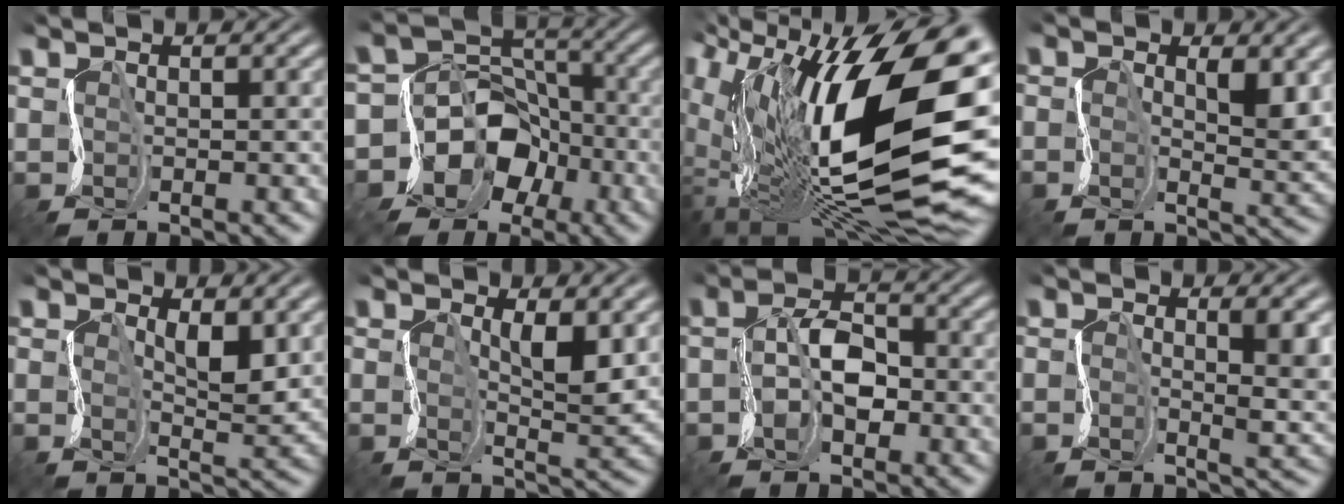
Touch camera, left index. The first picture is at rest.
{"total": 8.7, "force": [-4.6, 7.2, 2.0], "torque": [-0.020, 0.005, -0.102]}
{"total": 19.4, "force": [2.7, 8.6, 17.1], "torque": [-0.287, 0.004, 0.040]}
{"total": 2.6, "force": [0.1, 1.1, 2.3], "torque": [-0.051, -0.002, -0.002]}
{"total": 2.3, "force": [0.1, 0.9, 2.1], "torque": [-0.048, -0.001, 0.000]}
{"total": 2.6, "force": [0.1, 0.7, 2.5], "torque": [-0.055, -0.002, 0.001]}
{"total": 3.7, "force": [-1.5, 2.3, 2.6], "torque": [-0.049, 0.003, -0.033]}
{"total": 3.7, "force": [-0.2, 1.1, 3.5], "torque": [-0.062, -0.005, -0.010]}